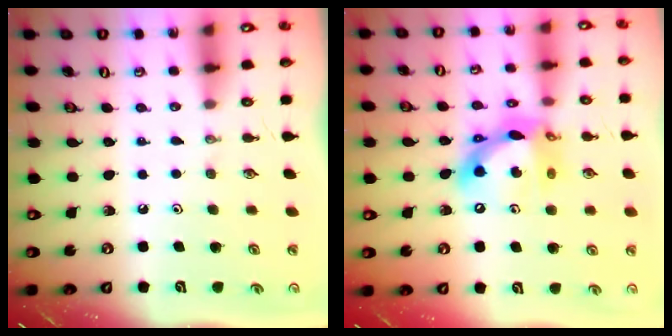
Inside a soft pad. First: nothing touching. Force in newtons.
{"total": 13.0, "press": 12.9, "slide": 1.4}